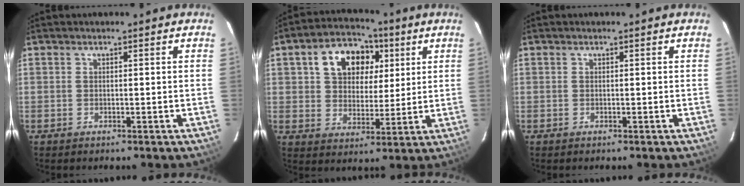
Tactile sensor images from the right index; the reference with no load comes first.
{"total": 12.7, "force": [4.7, 9.0, 7.6], "torque": [-0.153, 0.037, 0.082]}
{"total": 0.0}